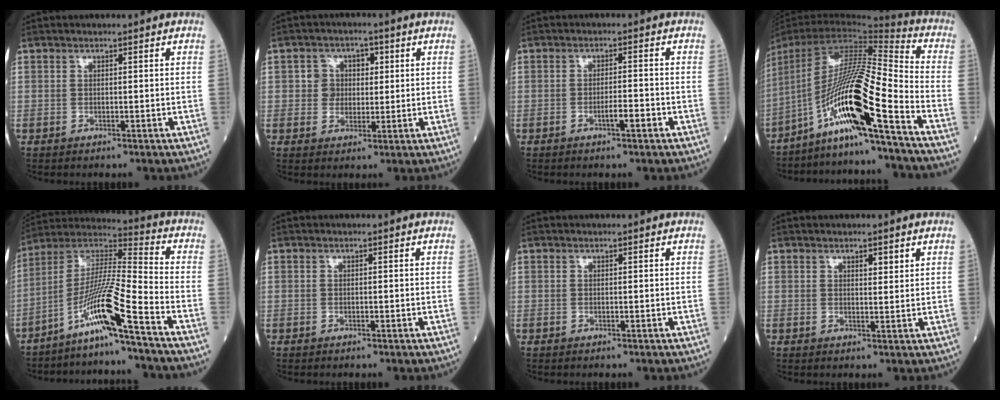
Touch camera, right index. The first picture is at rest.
{"total": 4.3, "force": [0.7, 4.0, 1.5], "torque": [-0.015, 0.015, 0.010]}
{"total": 2.7, "force": [-1.4, 0.2, 2.3], "torque": [-0.034, 0.001, -0.025]}
{"total": 17.6, "force": [-10.3, -1.0, 14.3], "torque": [-0.281, -0.002, -0.194]}
{"total": 12.0, "force": [-7.2, -1.5, 9.4], "torque": [-0.184, 0.003, -0.141]}
{"total": 0.0}
{"total": 0.0}
{"total": 1.8, "force": [1.2, 0.4, 1.4], "torque": [-0.022, -0.002, 0.018]}